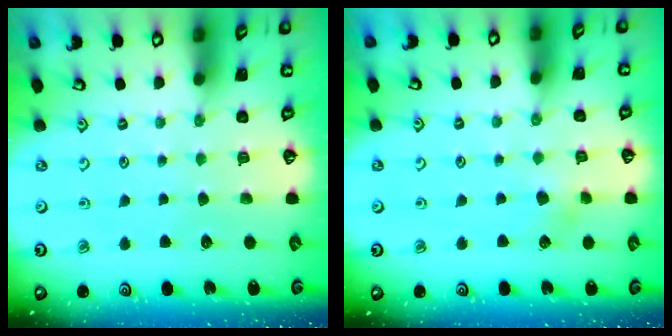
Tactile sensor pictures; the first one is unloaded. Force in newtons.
{"total": 3.4, "press": 3.4, "slide": 0.3}